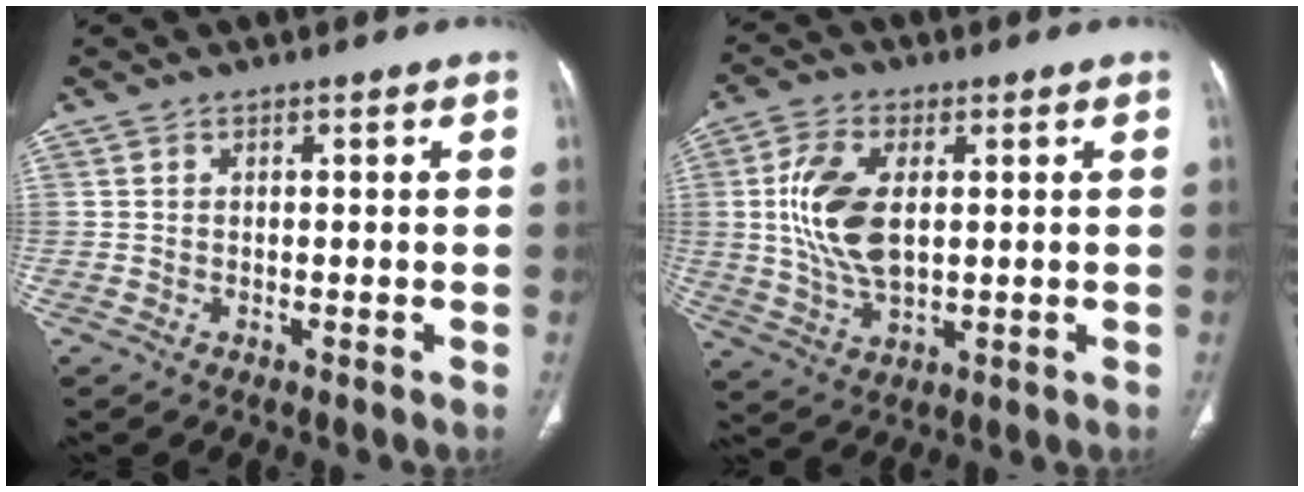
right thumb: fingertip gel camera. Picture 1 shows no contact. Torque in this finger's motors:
{"motor_torque": [-0.58, 1.24, 1.25, 0.39, 0.16]}